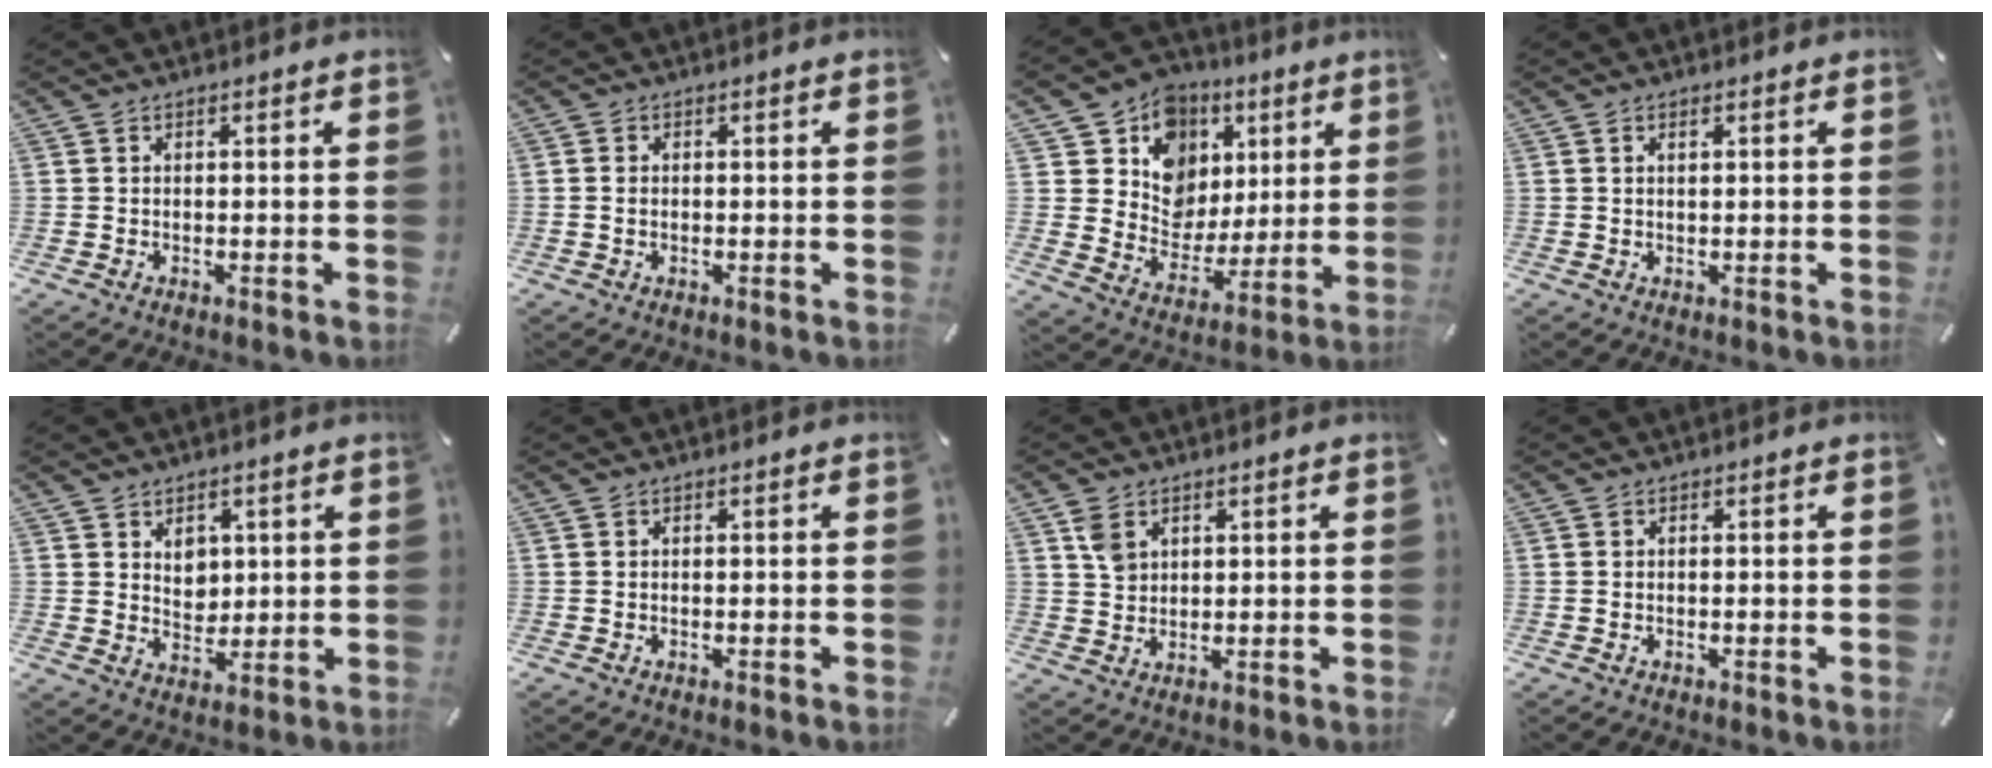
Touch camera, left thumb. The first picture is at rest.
{"total": 1.3, "force": [-0.2, 1.0, 0.8], "torque": [-0.017, 0.003, -0.005]}
{"total": 13.6, "force": [5.6, 12.1, 3.0], "torque": [-0.048, -0.048, 0.114]}
{"total": 1.1, "force": [0.4, 0.5, 0.9], "torque": [-0.019, 0.002, 0.006]}
{"total": 5.1, "force": [2.2, 4.4, 1.4], "torque": [-0.012, -0.012, 0.036]}
{"total": 0.0}
{"total": 4.6, "force": [2.2, 3.6, 1.8], "torque": [-0.036, 0.002, 0.041]}
{"total": 0.0}